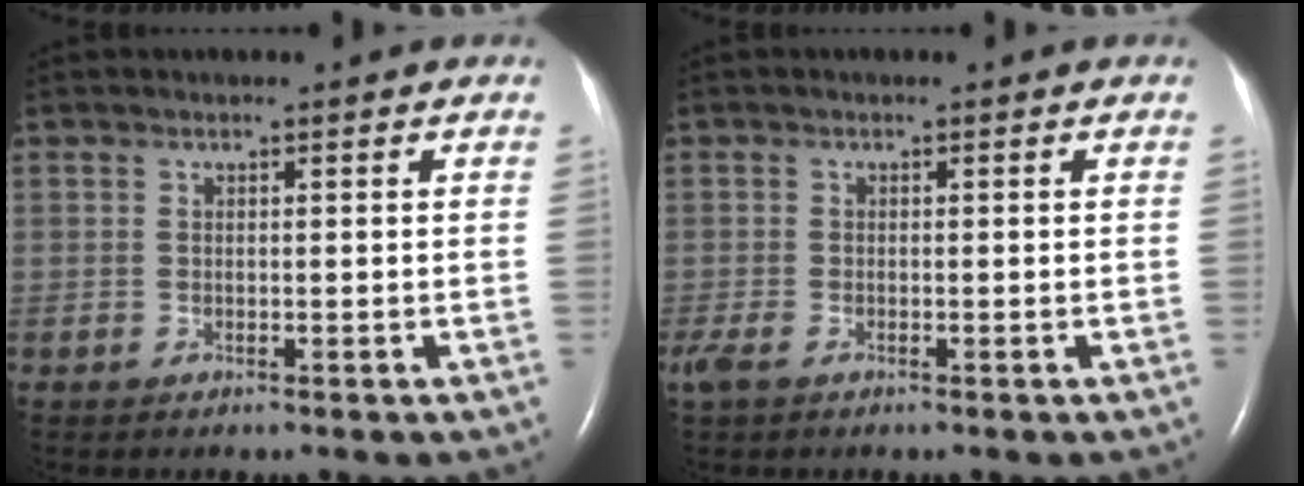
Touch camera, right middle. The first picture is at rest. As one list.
[{"total": 2.5, "force": [-1.5, 1.1, 1.7], "torque": [-0.048, -0.007, -0.026]}]